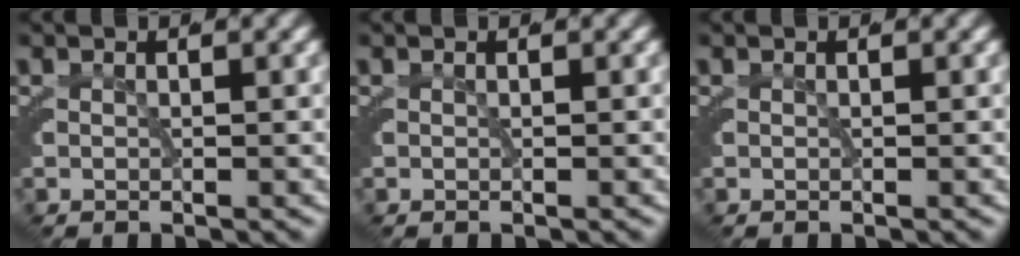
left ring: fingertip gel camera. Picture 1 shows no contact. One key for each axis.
{"total": 0.0}
{"total": 0.0}